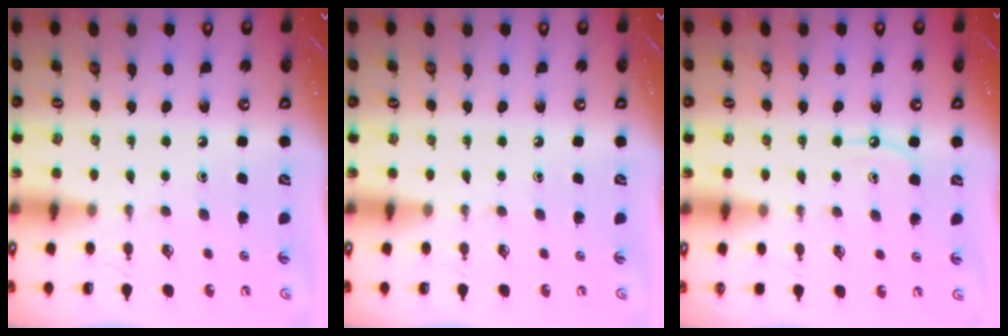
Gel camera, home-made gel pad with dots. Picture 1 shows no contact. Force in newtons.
{"total": 0.0}
{"total": 5.4, "press": 5.4, "slide": 0.3}